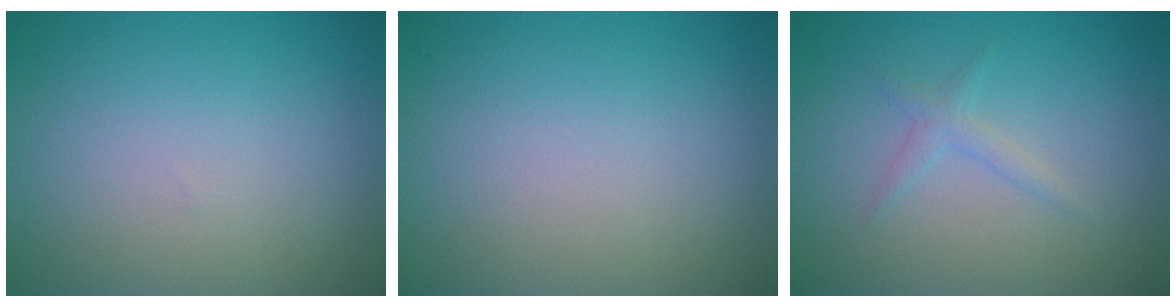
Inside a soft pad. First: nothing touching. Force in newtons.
{"total": 0.0}
{"total": 1.2, "press": 1.2, "slide": 0.0}